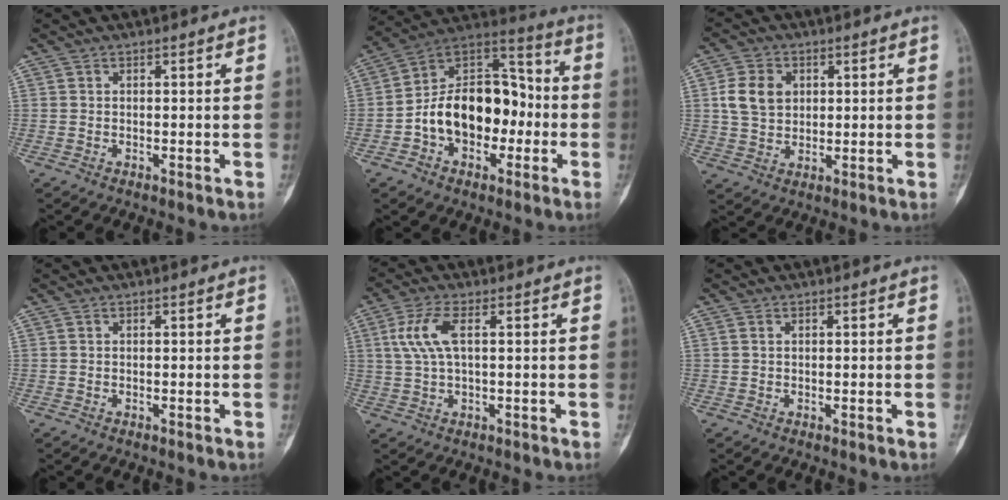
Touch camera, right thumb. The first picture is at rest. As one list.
[{"total": 18.0, "force": [-3.3, 12.0, 13.0], "torque": [-0.174, 0.056, -0.058]}, {"total": 7.6, "force": [1.8, 5.9, 4.5], "torque": [-0.071, -0.002, 0.034]}, {"total": 0.0}, {"total": 6.3, "force": [1.5, 2.3, 5.7], "torque": [-0.148, 0.012, 0.034]}, {"total": 0.7, "force": [0.3, 0.5, 0.4], "torque": [-0.010, -0.001, 0.005]}]